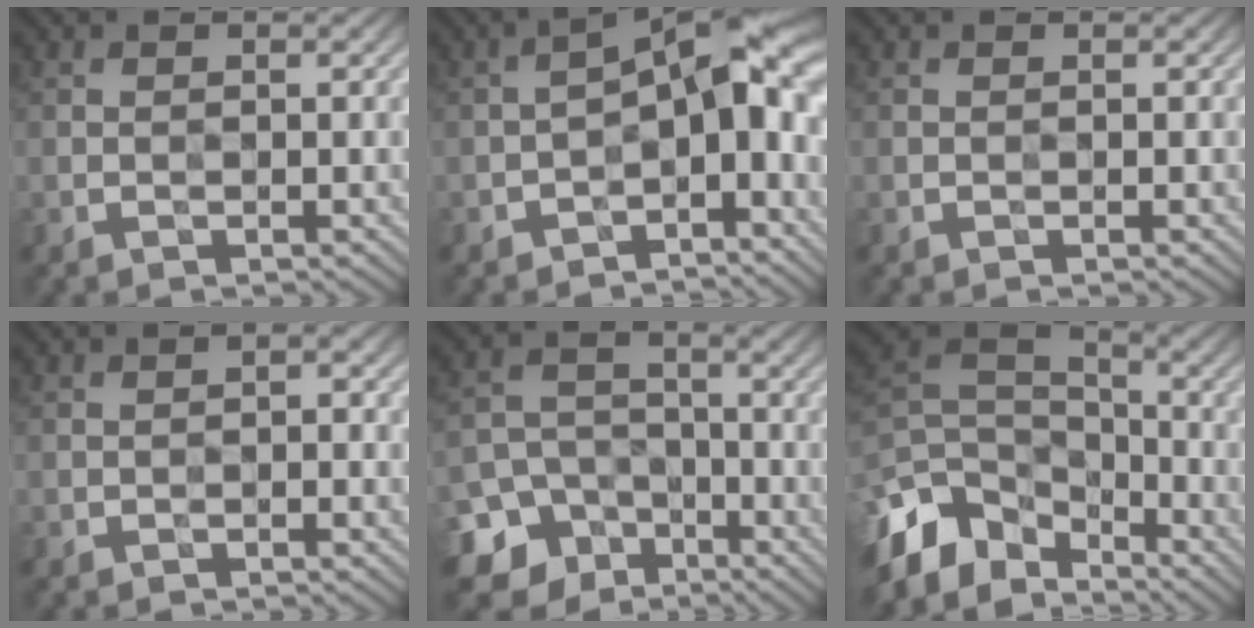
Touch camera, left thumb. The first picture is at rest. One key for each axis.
{"total": 9.1, "fx": -3.0, "fy": 4.1, "fz": 7.6, "tx": -0.101, "ty": 0.011, "tz": -0.060}
{"total": 0.0}
{"total": 0.6, "fx": -0.5, "fy": -0.2, "fz": 0.0, "tx": -0.002, "ty": 0.004, "tz": -0.011}
{"total": 10.6, "fx": -6.7, "fy": 7.7, "fz": 2.7, "tx": -0.085, "ty": -0.033, "tz": -0.120}
{"total": 11.2, "fx": -6.8, "fy": 6.7, "fz": 5.7, "tx": -0.168, "ty": -0.001, "tz": -0.144}